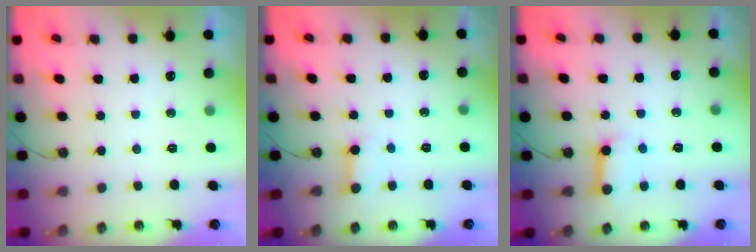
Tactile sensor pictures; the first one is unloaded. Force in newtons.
{"total": 3.6, "press": 3.6, "slide": 0.4}
{"total": 8.6, "press": 8.5, "slide": 1.0}